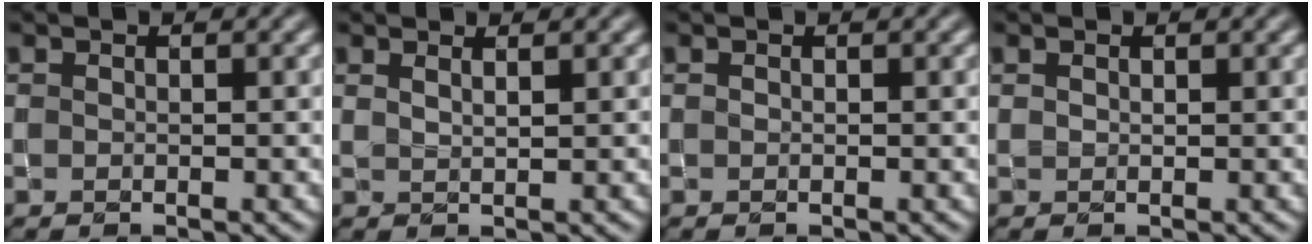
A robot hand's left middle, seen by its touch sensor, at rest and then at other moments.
{"total": 1.3, "force": [1.0, 0.4, 0.7], "torque": [-0.005, 0.003, 0.008]}
{"total": 0.0}
{"total": 0.5, "force": [0.4, 0.3, 0.2], "torque": [-0.006, 0.001, 0.008]}